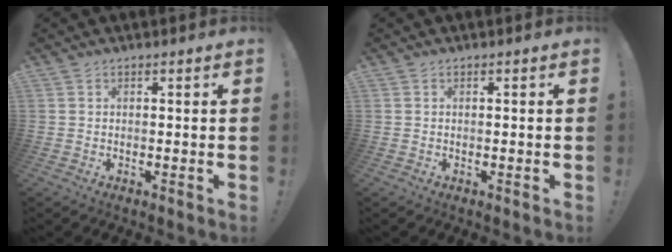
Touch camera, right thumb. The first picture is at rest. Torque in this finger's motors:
{"motor_torque": [-0.23, -0.11, -0.06, 0.19, 0.00]}